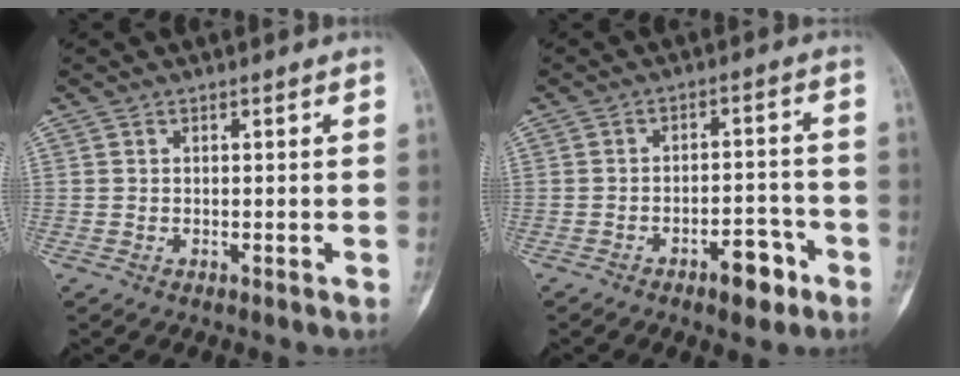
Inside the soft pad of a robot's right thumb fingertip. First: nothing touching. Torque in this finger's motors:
{"motor_torque": [0.74, 0.21, 0.29, -0.63, 0.00]}